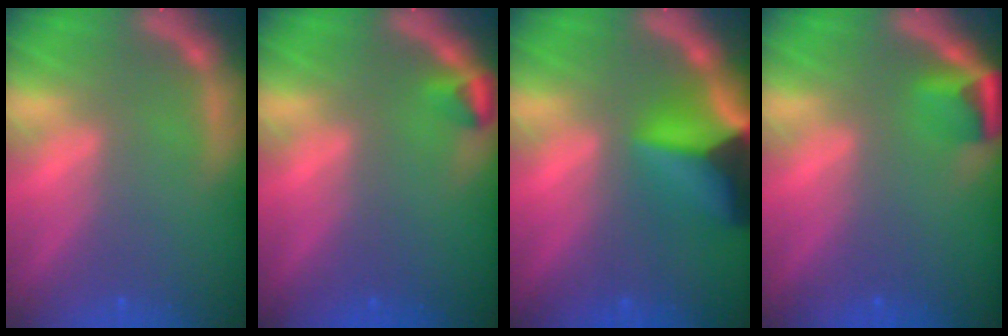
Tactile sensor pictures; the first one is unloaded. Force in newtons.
{"total": 1.5}
{"total": 9.9}
{"total": 2.9}